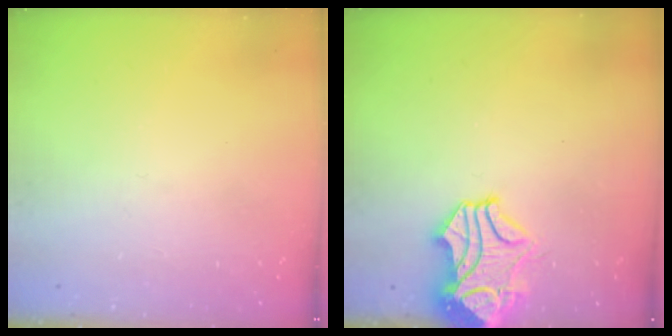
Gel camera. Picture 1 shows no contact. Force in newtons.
{"total": 1.9, "press": 1.2, "slide": 1.5}